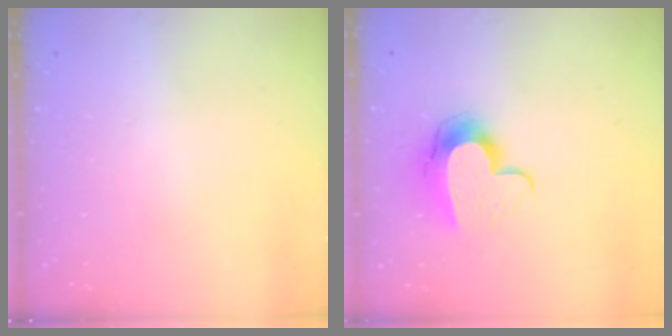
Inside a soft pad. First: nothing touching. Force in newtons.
{"total": 11.2, "press": 11.2, "slide": 1.1}